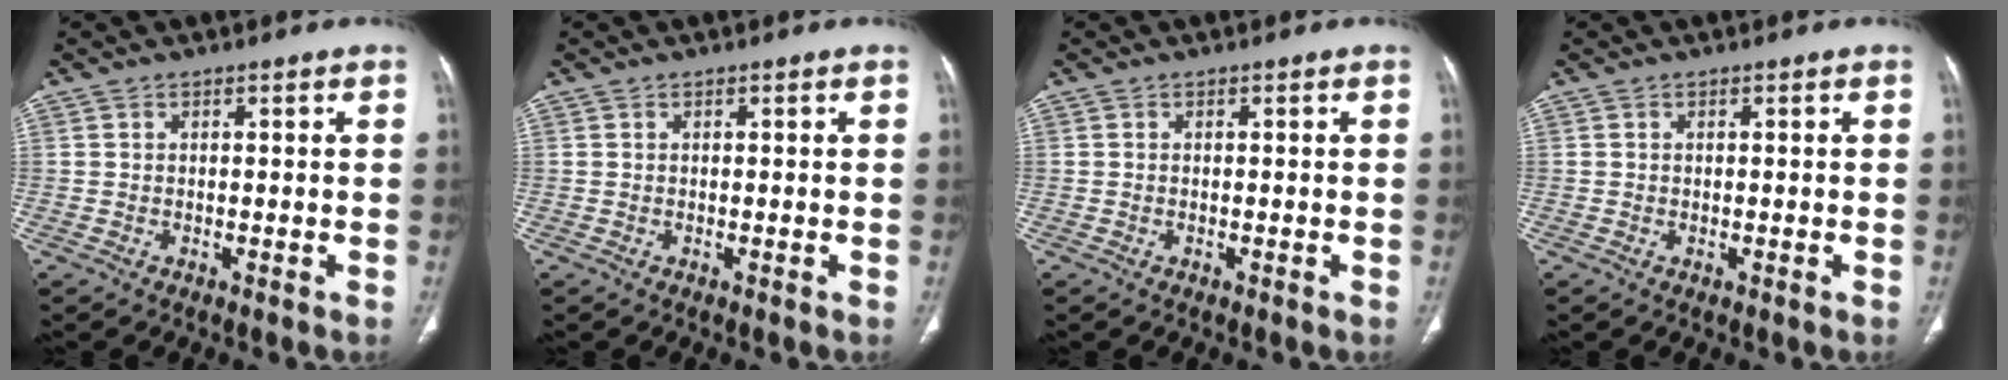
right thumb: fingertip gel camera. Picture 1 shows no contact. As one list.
[{"total": 0.0}, {"total": 0.0}, {"total": 0.0}]